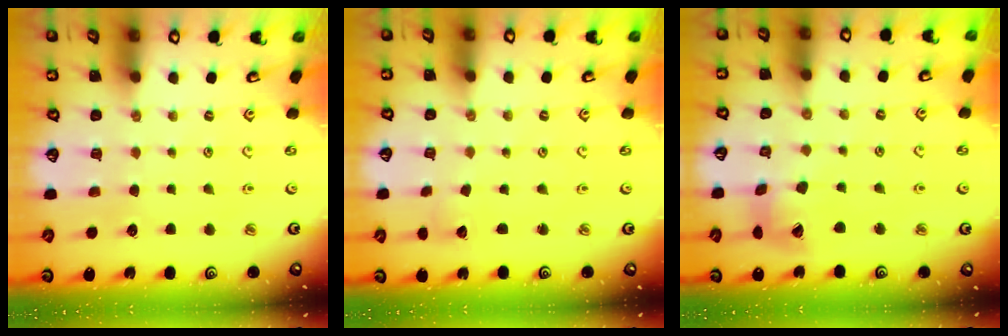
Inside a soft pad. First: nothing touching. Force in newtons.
{"total": 2.5, "press": 2.5, "slide": 0.4}
{"total": 12.7, "press": 12.6, "slide": 1.5}